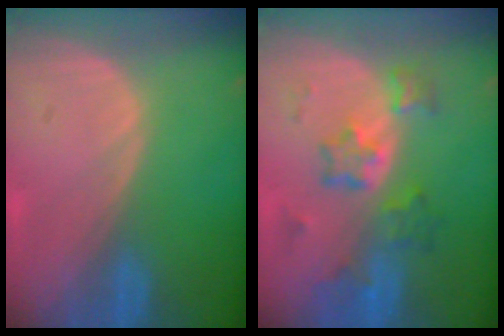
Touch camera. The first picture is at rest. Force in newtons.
{"total": 7.0, "press": 6.5, "slide": 2.6}